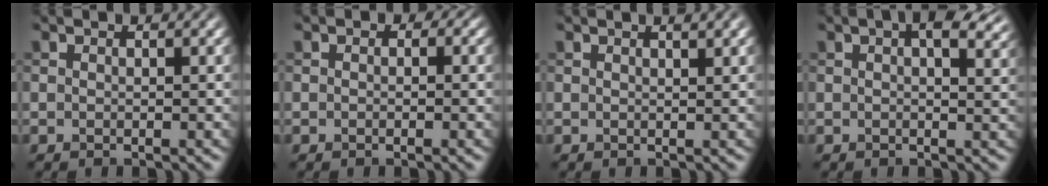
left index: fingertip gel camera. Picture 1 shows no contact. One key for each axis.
{"total": 0.8, "fx": 0.0, "fy": 0.7, "fz": 0.4, "tx": -0.001, "ty": -0.004, "tz": -0.001}
{"total": 1.7, "fx": 1.0, "fy": 0.4, "fz": 1.3, "tx": -0.011, "ty": 0.003, "tz": 0.011}
{"total": 5.2, "fx": 2.7, "fy": 2.0, "fz": 3.9, "tx": -0.048, "ty": 0.008, "tz": 0.030}